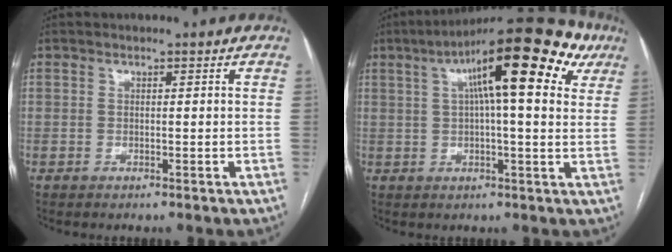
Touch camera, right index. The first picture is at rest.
{"total": 18.9, "force": [8.2, 4.0, 16.6], "torque": [-0.258, 0.054, 0.114]}